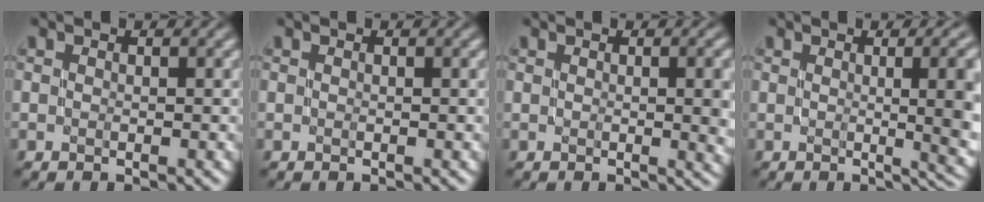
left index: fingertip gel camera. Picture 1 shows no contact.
{"total": 0.0}
{"total": 3.0, "force": [0.1, 0.7, 2.9], "torque": [-0.038, 0.001, 0.004]}
{"total": 9.6, "force": [0.6, 3.9, 8.7], "torque": [-0.051, 0.010, 0.008]}